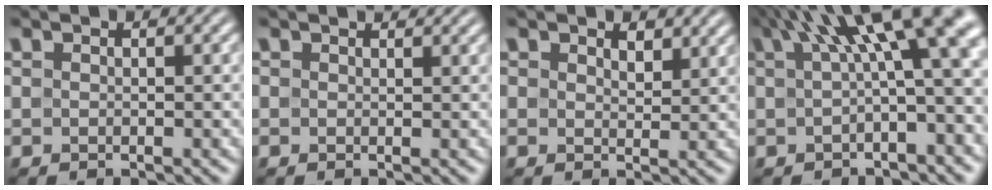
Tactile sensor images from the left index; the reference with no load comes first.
{"total": 1.1, "force": [1.0, 0.3, 0.2], "torque": [-0.006, -0.003, 0.011]}
{"total": 2.0, "force": [1.4, 1.0, 1.0], "torque": [-0.019, -0.006, 0.025]}
{"total": 10.9, "force": [4.0, 3.3, 9.5], "torque": [-0.133, 0.021, 0.060]}